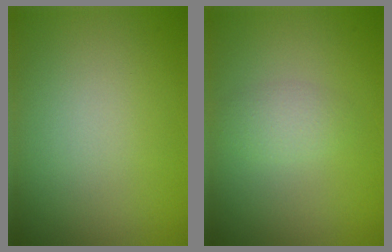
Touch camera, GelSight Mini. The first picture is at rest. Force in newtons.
{"total": 1.7, "press": 1.7, "slide": 0.0}